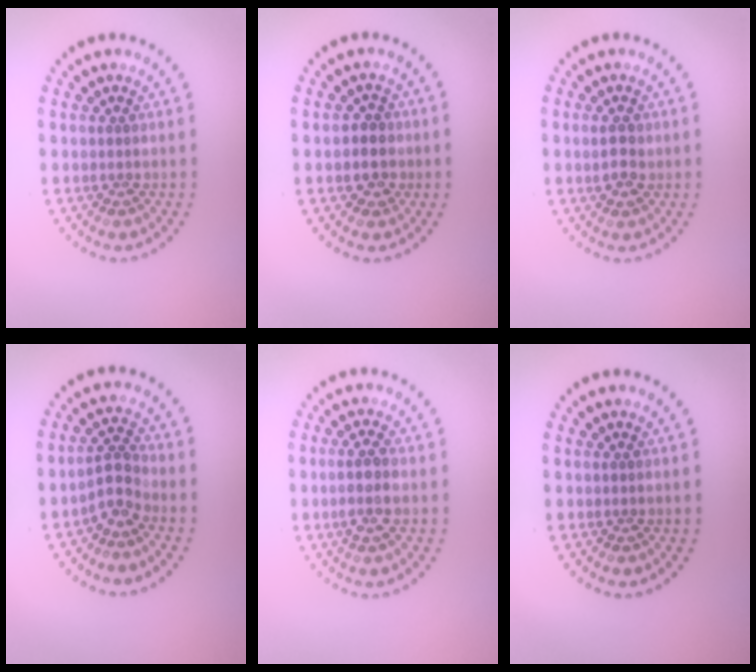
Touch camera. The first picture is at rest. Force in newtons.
{"total": 2.6, "press": 2.5, "slide": 0.8}
{"total": 2.1, "press": 2.1, "slide": 0.3}
{"total": 2.3, "press": 1.9, "slide": 1.3}
{"total": 2.2, "press": 2.1, "slide": 0.7}
{"total": 0.0}